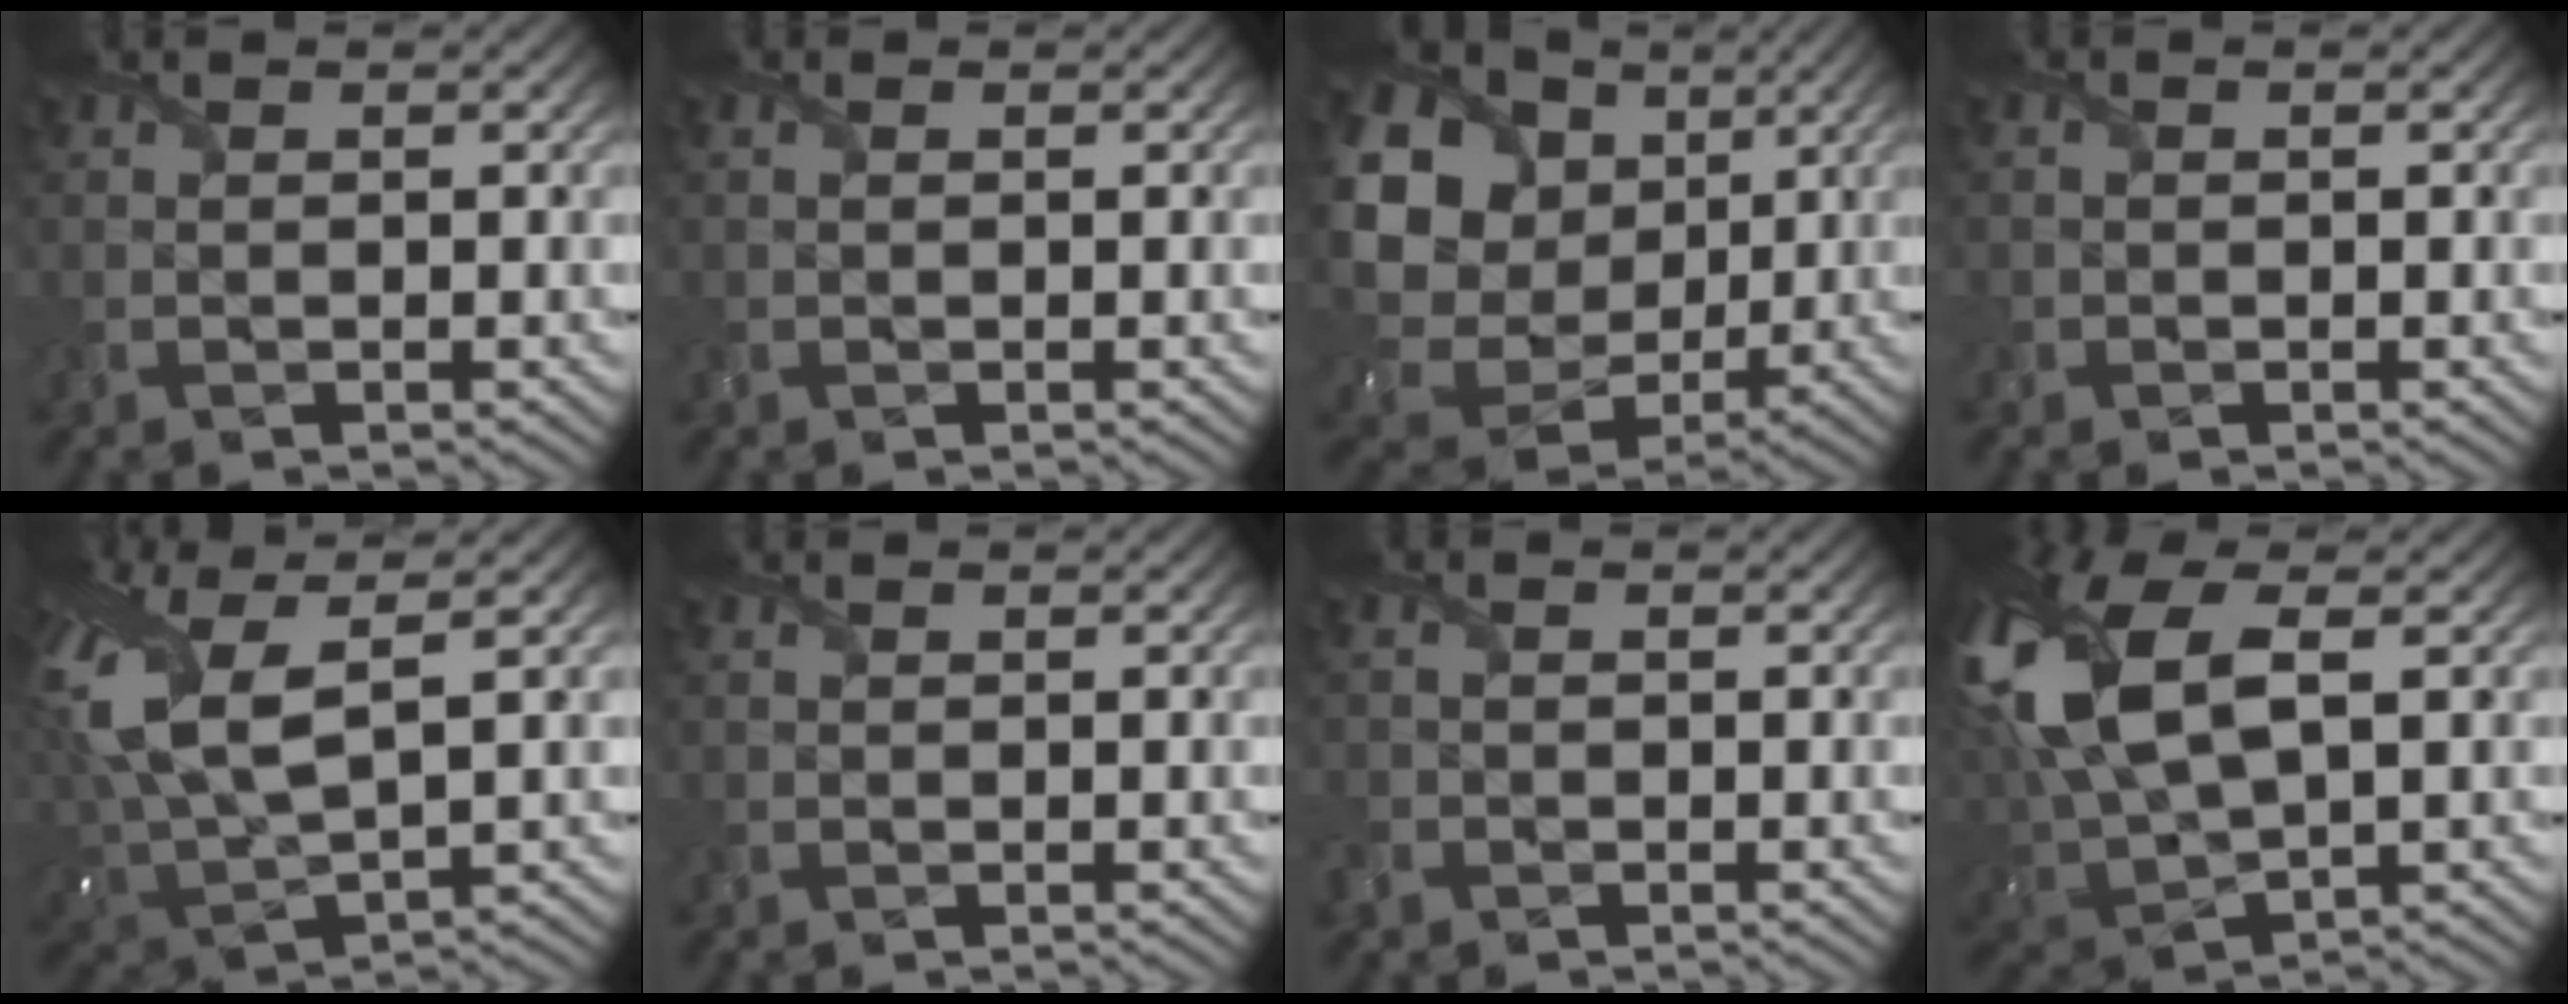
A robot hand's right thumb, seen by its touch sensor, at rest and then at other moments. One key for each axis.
{"total": 0.7, "fx": 0.2, "fy": 0.4, "fz": 0.5, "tx": -0.013, "ty": 0.002, "tz": 0.007}
{"total": 20.9, "fx": 5.0, "fy": 17.8, "fz": 9.8, "tx": -0.293, "ty": 0.011, "tz": 0.111}
{"total": 0.8, "fx": -0.3, "fy": 0.7, "fz": 0.0, "tx": 0.004, "ty": -0.005, "tz": -0.010}
{"total": 12.6, "fx": 4.2, "fy": 5.5, "fz": 10.5, "tx": -0.267, "ty": 0.012, "tz": 0.081}
{"total": 0.0}
{"total": 2.0, "fx": -1.2, "fy": 1.4, "fz": 0.7, "tx": -0.028, "ty": -0.006, "tz": -0.034}
{"total": 15.9, "fx": 4.2, "fy": 8.1, "fz": 13.1, "tx": -0.328, "ty": 0.006, "tz": 0.084}